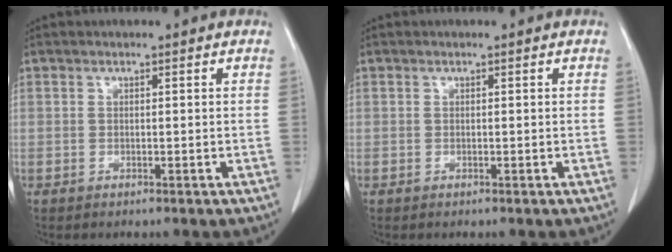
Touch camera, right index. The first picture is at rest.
{"total": 0.0}